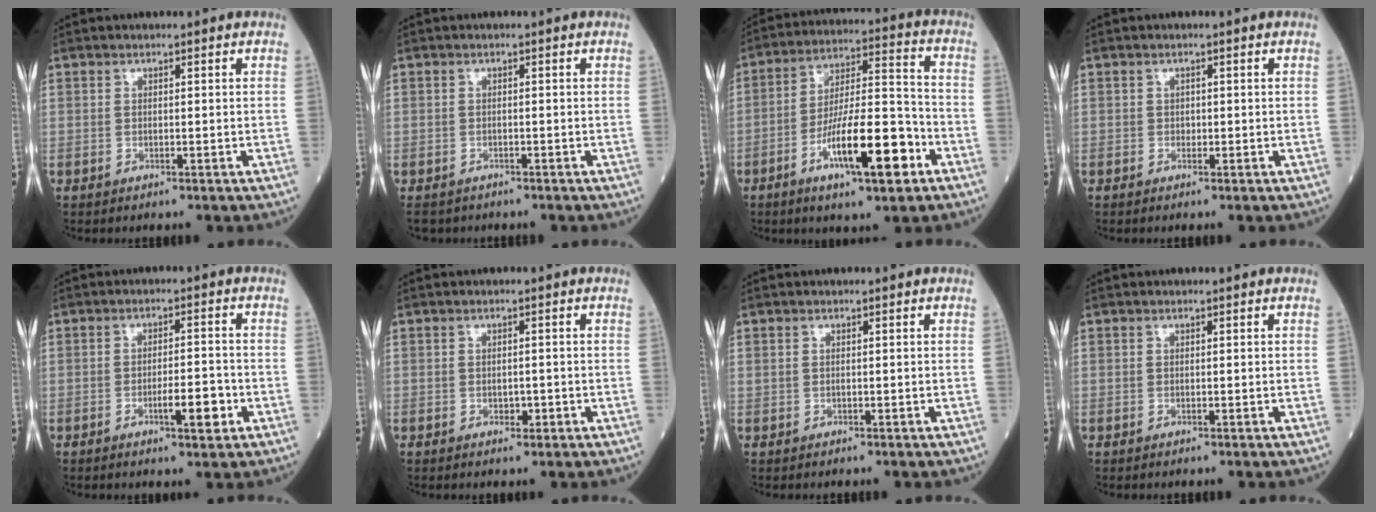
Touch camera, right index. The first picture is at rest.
{"total": 3.2, "force": [-2.5, 2.0, 0.2], "torque": [-0.004, 0.000, -0.042]}
{"total": 14.8, "force": [-6.5, 2.8, 12.9], "torque": [-0.226, 0.001, -0.108]}
{"total": 0.7, "force": [-0.1, 0.6, 0.3], "torque": [-0.002, 0.002, -0.002]}
{"total": 5.1, "force": [-2.0, 1.0, 4.6], "torque": [-0.074, -0.001, -0.030]}
{"total": 1.5, "force": [-0.5, 0.9, 1.1], "torque": [-0.017, 0.000, -0.003]}
{"total": 0.0}
{"total": 0.0}